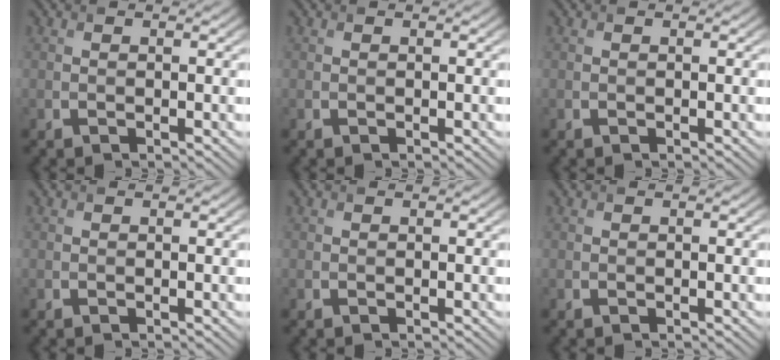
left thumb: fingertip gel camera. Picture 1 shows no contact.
{"total": 0.0}
{"total": 0.0}
{"total": 0.0}
{"total": 0.0}
{"total": 0.0}